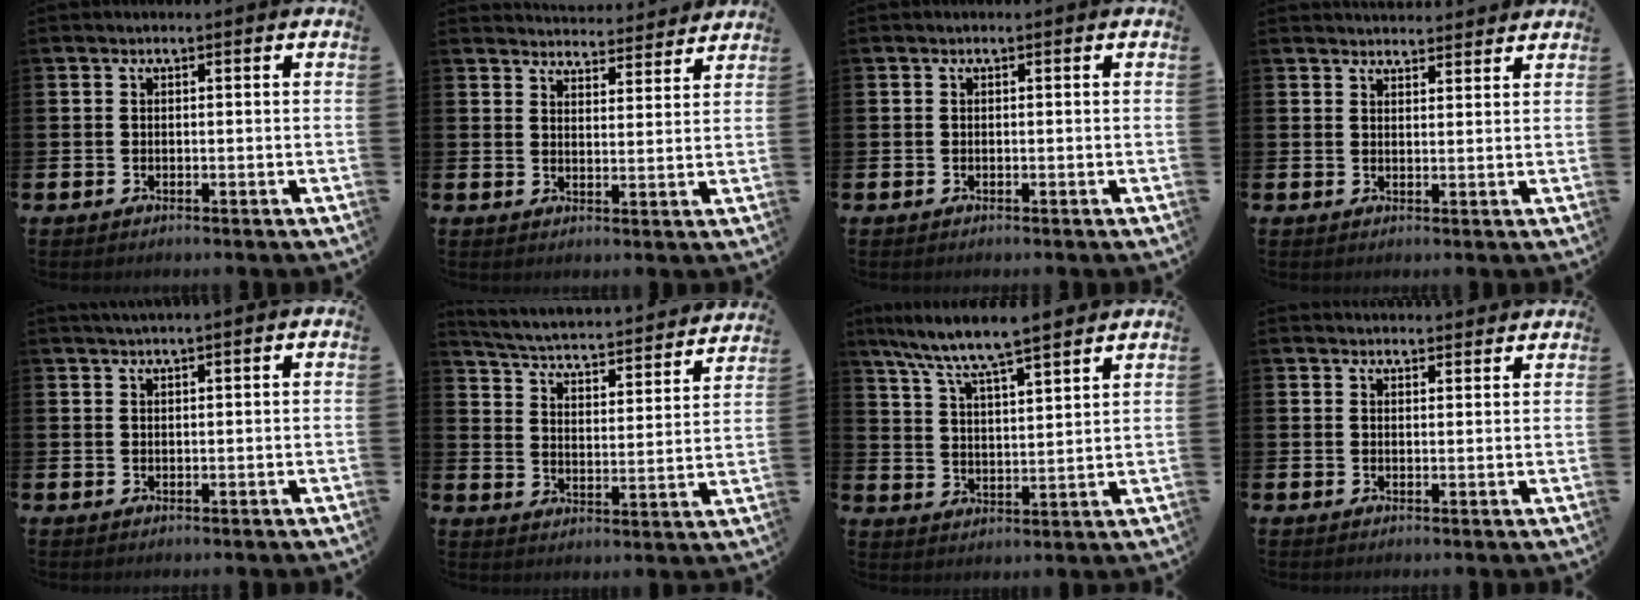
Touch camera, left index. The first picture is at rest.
{"total": 4.4, "force": [4.3, 0.5, -0.2], "torque": [0.003, -0.037, 0.074]}
{"total": 0.0}
{"total": 3.1, "force": [3.0, 0.5, -0.1], "torque": [-0.001, -0.016, 0.055]}
{"total": 1.2, "force": [1.0, -0.1, 0.5], "torque": [-0.013, 0.003, 0.019]}
{"total": 3.9, "force": [3.7, 0.8, 1.2], "torque": [-0.047, -0.041, 0.051]}
{"total": 8.0, "force": [7.6, 0.3, 2.5], "torque": [-0.080, -0.048, 0.134]}
{"total": 2.4, "force": [2.4, 0.4, -0.1], "torque": [0.009, -0.014, 0.041]}